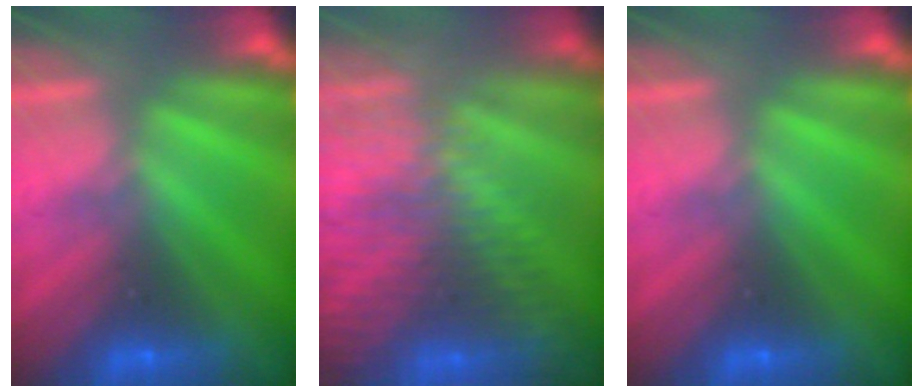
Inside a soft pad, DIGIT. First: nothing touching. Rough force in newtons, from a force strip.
{"total": 6.9}
{"total": 0.0}